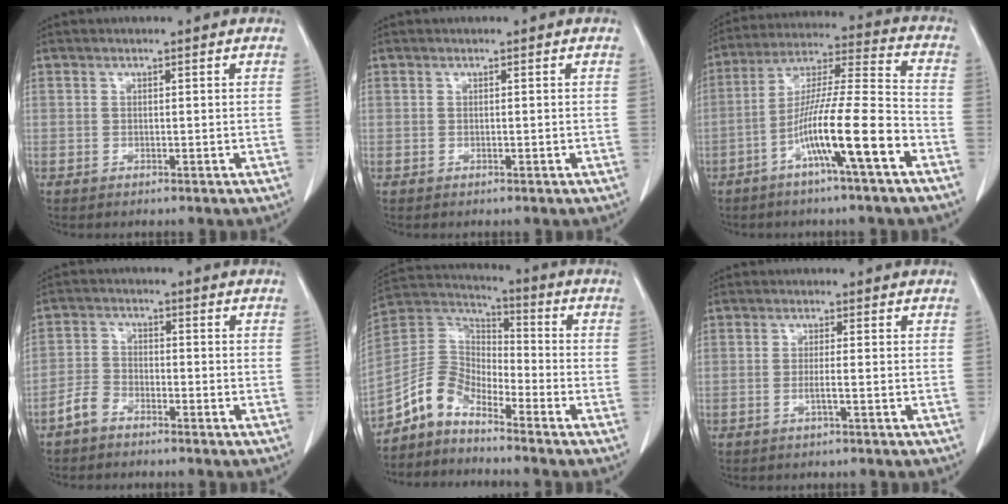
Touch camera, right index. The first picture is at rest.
{"total": 0.0}
{"total": 14.0, "force": [-6.4, -0.2, 12.5], "torque": [-0.227, 0.004, -0.116]}
{"total": 3.7, "force": [-2.9, 1.8, 1.4], "torque": [-0.034, 0.004, -0.060]}
{"total": 7.9, "force": [-6.6, 3.2, 2.8], "torque": [-0.069, 0.035, -0.140]}
{"total": 1.5, "force": [-0.6, -0.3, 1.4], "torque": [-0.025, 0.000, -0.013]}